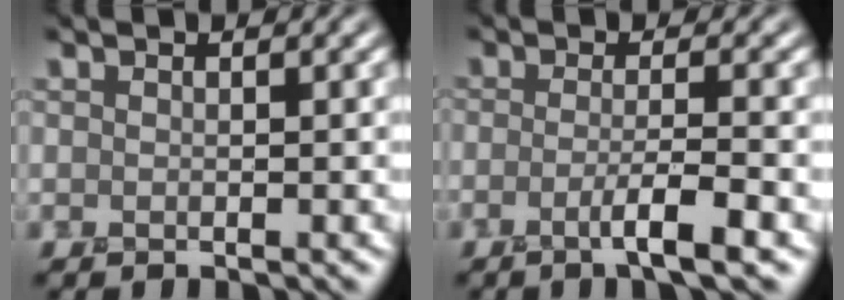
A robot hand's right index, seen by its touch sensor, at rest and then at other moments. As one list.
[{"total": 3.5, "force": [-1.5, 0.5, 3.1], "torque": [-0.048, 0.002, -0.038]}]